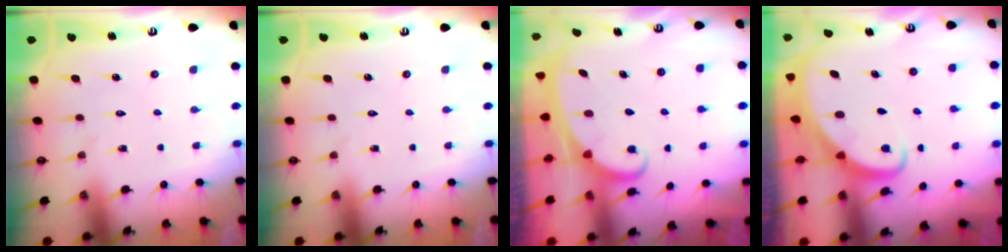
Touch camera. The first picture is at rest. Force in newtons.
{"total": 0.0}
{"total": 2.4, "press": 2.4, "slide": 0.3}
{"total": 2.7, "press": 2.7, "slide": 0.2}